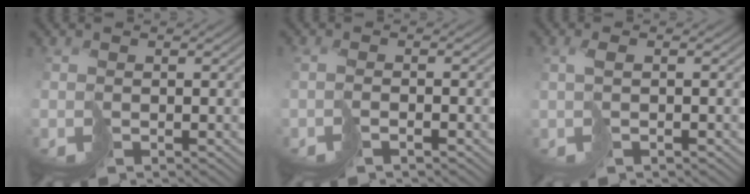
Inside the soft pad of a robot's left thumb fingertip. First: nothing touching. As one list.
[{"total": 1.8, "force": [-1.2, 0.3, 1.3], "torque": [-0.031, 0.000, -0.028]}, {"total": 1.7, "force": [0.2, 0.2, 1.7], "torque": [-0.033, 0.006, 0.002]}]